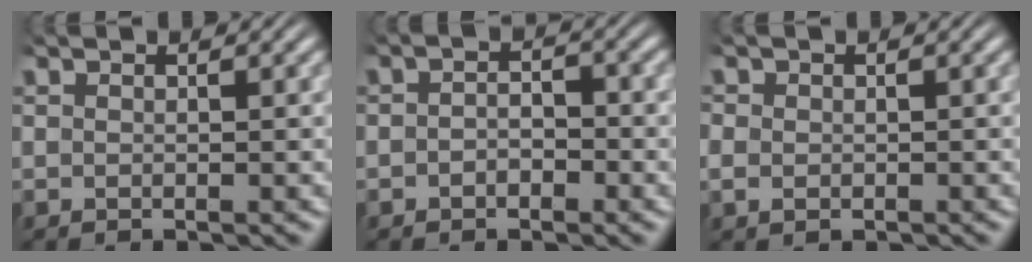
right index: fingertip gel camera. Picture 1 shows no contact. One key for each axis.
{"total": 1.9, "fx": -1.1, "fy": 1.2, "fz": 1.0, "tx": -0.008, "ty": -0.003, "tz": -0.022}
{"total": 2.1, "fx": -0.7, "fy": 1.8, "fz": 0.7, "tx": -0.025, "ty": -0.011, "tz": -0.009}